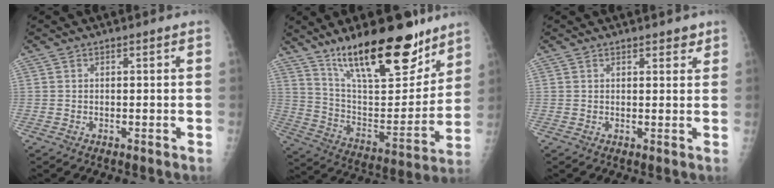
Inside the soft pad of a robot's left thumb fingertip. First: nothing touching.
{"total": 24.6, "force": [17.2, 8.3, 15.5], "torque": [-0.202, -0.086, 0.289]}
{"total": 2.3, "force": [1.8, 1.1, 0.9], "torque": [0.006, -0.009, 0.019]}